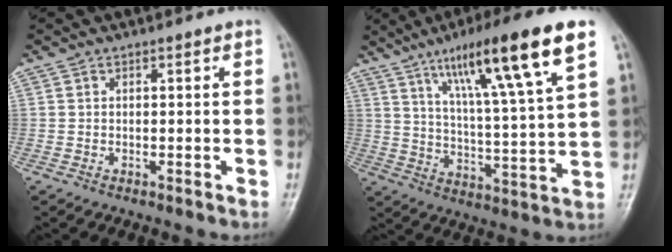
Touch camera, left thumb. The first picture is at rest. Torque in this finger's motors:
{"motor_torque": [0.86, 0.50, 1.58, -1.19, 0.39]}